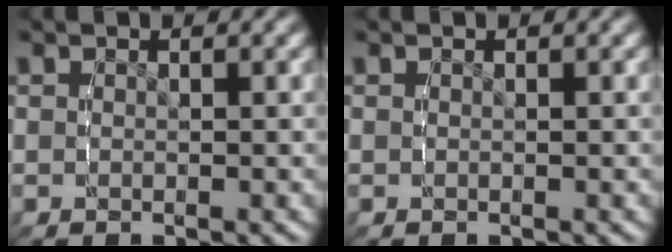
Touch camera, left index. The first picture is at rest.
{"total": 0.0}